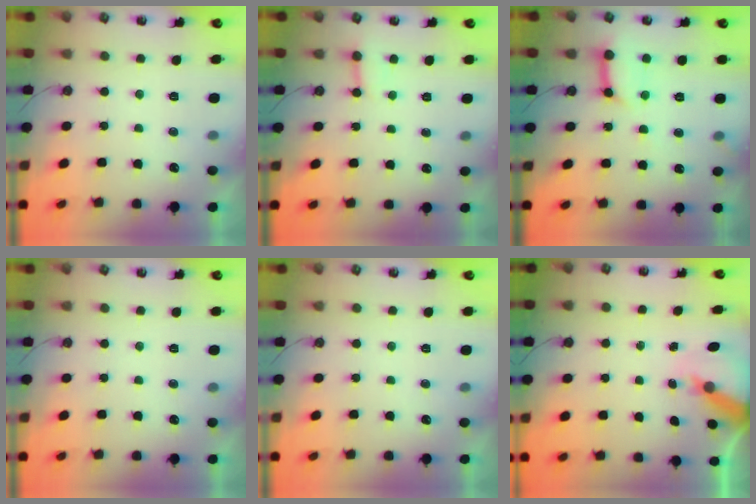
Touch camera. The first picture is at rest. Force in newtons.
{"total": 3.0, "press": 2.9, "slide": 0.3}
{"total": 10.9, "press": 10.8, "slide": 1.4}
{"total": 0.0}
{"total": 0.0}
{"total": 6.9, "press": 6.8, "slide": 0.7}